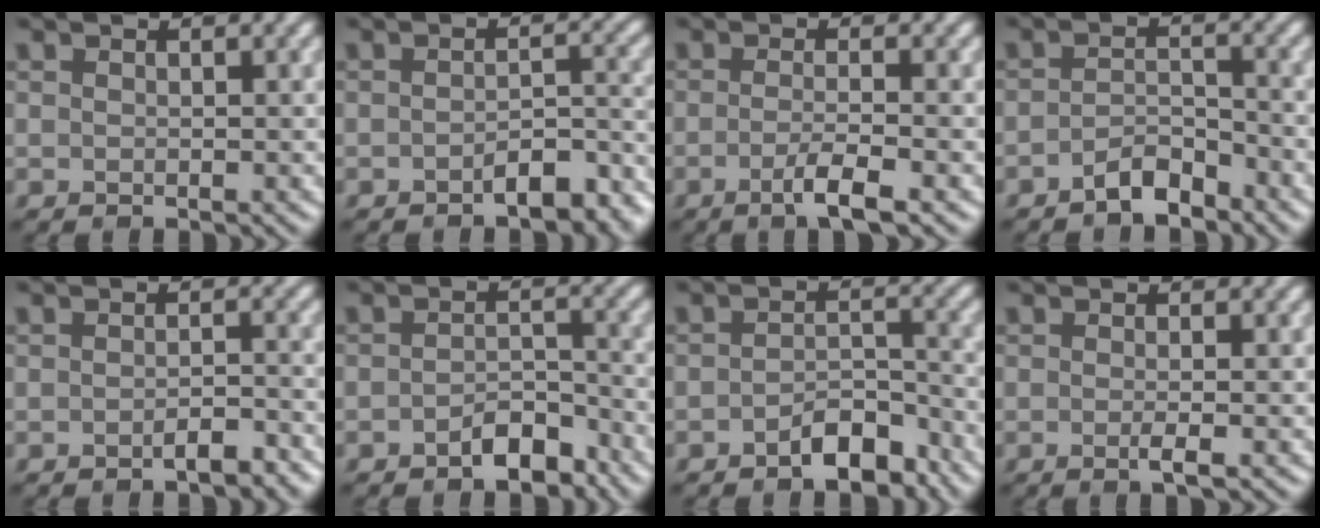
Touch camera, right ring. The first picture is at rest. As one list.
[{"total": 4.2, "force": [-2.8, 1.6, 2.7], "torque": [-0.036, 0.005, -0.041]}, {"total": 3.2, "force": [-1.4, 0.6, 2.8], "torque": [-0.043, 0.001, -0.033]}, {"total": 2.8, "force": [-2.2, 1.0, 1.4], "torque": [-0.022, 0.009, -0.044]}, {"total": 2.1, "force": [-1.4, 0.6, 1.5], "torque": [-0.020, 0.004, -0.021]}, {"total": 3.2, "force": [-2.2, 1.5, 1.8], "torque": [-0.026, 0.011, -0.038]}, {"total": 3.9, "force": [-2.6, 1.7, 2.4], "torque": [-0.033, 0.012, -0.044]}, {"total": 1.6, "force": [-0.4, 0.3, 1.5], "torque": [-0.022, -0.004, -0.010]}]